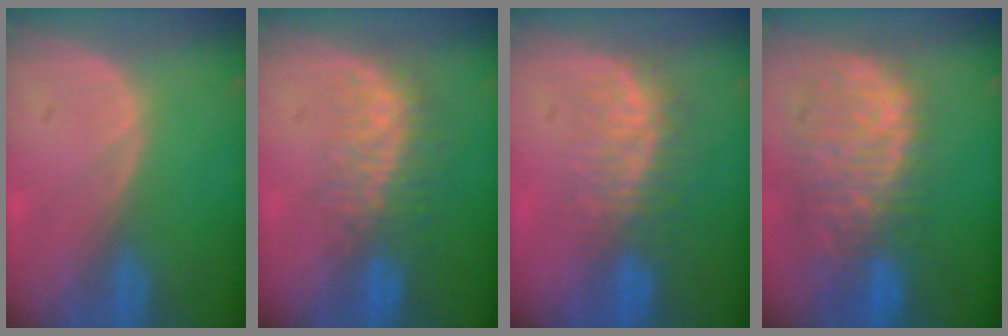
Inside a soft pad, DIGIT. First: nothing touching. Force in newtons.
{"total": 8.3, "press": 6.9, "slide": 4.5}
{"total": 7.6, "press": 7.1, "slide": 2.8}
{"total": 11.7, "press": 9.8, "slide": 6.4}